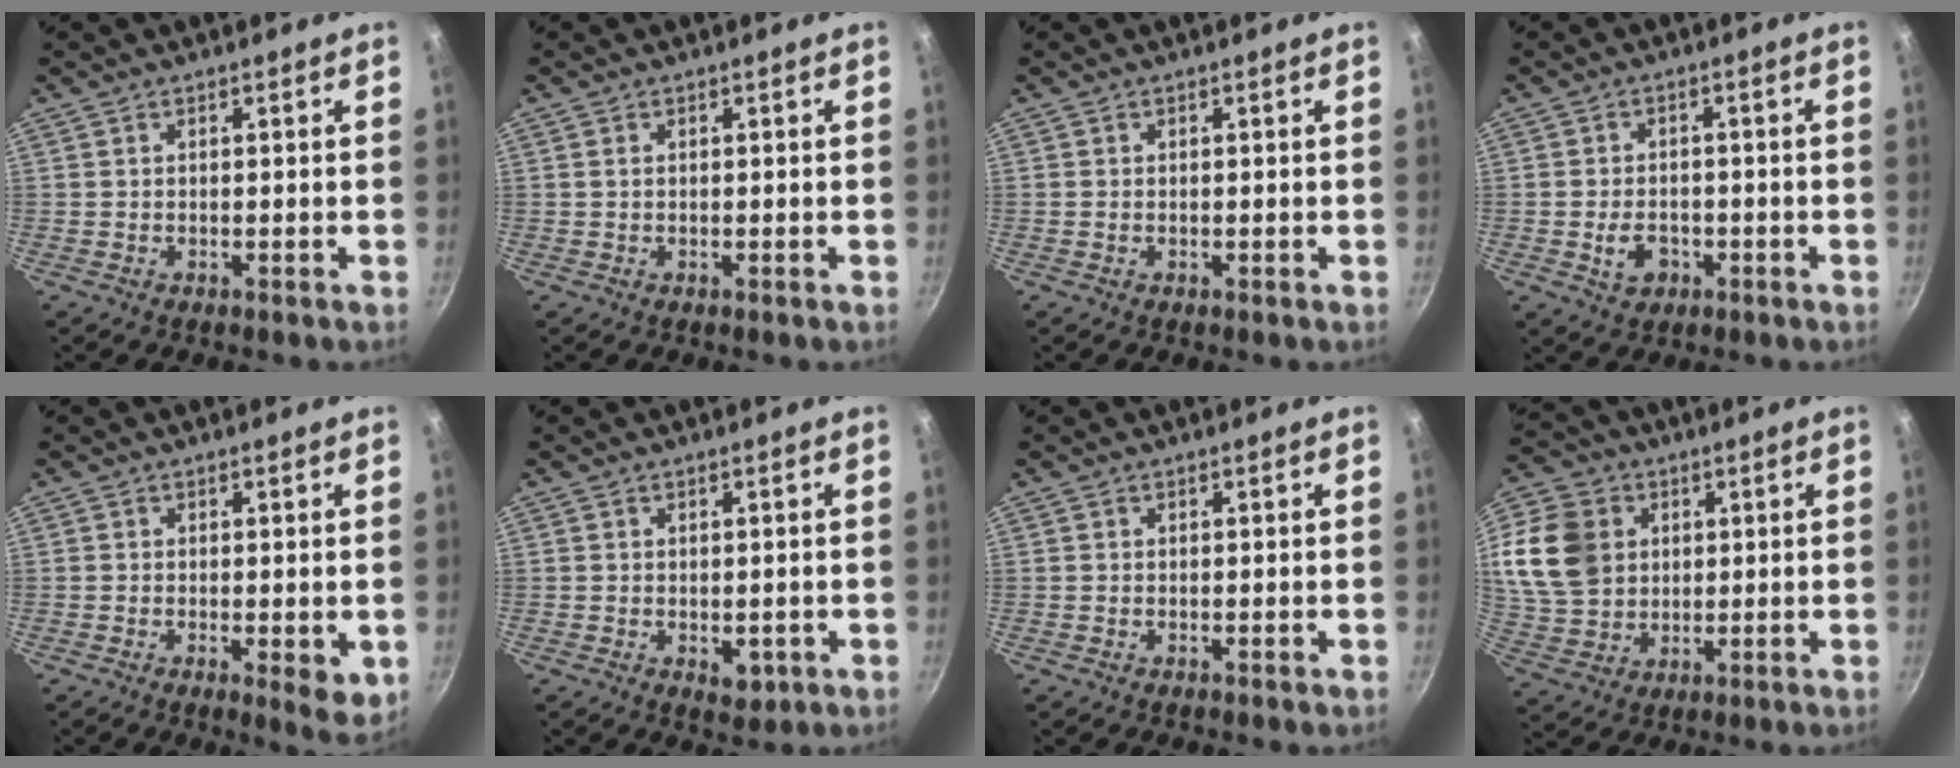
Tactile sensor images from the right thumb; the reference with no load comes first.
{"total": 0.5, "force": [0.2, 0.4, 0.3], "torque": [-0.007, 0.001, 0.003]}
{"total": 0.0}
{"total": 5.0, "force": [-1.6, 3.7, 2.9], "torque": [-0.040, 0.013, -0.022]}
{"total": 5.0, "force": [-0.8, 1.9, 4.5], "torque": [-0.059, -0.013, -0.009]}
{"total": 3.2, "force": [-0.7, 2.1, 2.3], "torque": [-0.026, -0.002, -0.005]}
{"total": 0.0}
{"total": 16.3, "force": [4.2, 13.1, 8.7], "torque": [-0.160, -0.006, 0.085]}